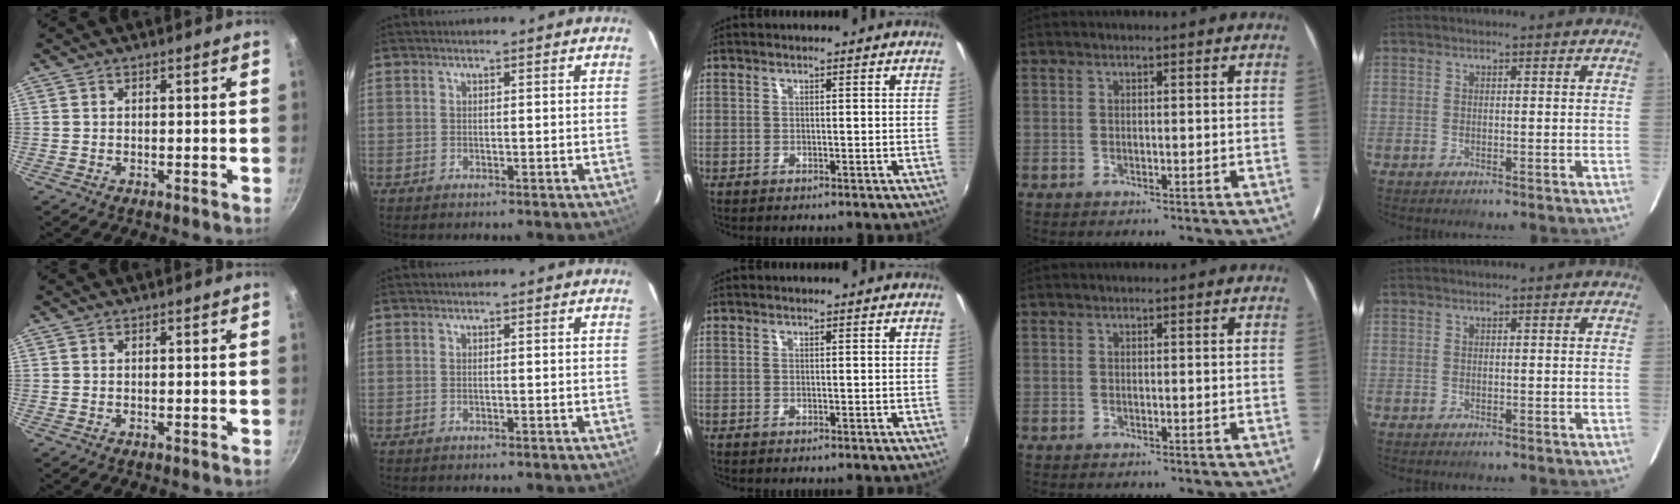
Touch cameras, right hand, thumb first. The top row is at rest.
{}